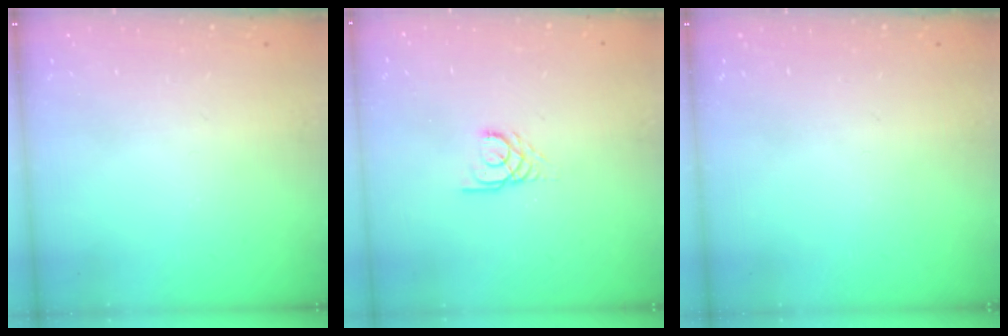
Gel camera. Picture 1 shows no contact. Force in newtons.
{"total": 2.9, "press": 2.9, "slide": 0.3}
{"total": 0.0}